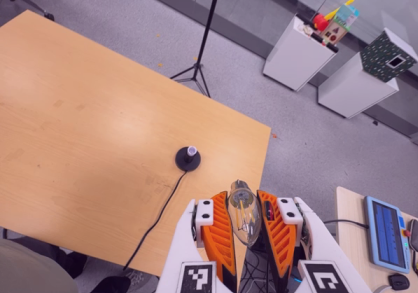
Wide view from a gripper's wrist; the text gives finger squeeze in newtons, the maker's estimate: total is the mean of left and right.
{"total": 22.3, "left": 25.7, "right": 18.9}